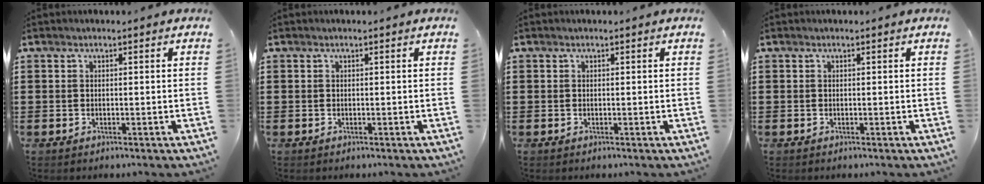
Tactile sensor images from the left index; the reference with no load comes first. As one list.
[{"total": 0.0}, {"total": 0.0}, {"total": 0.0}]